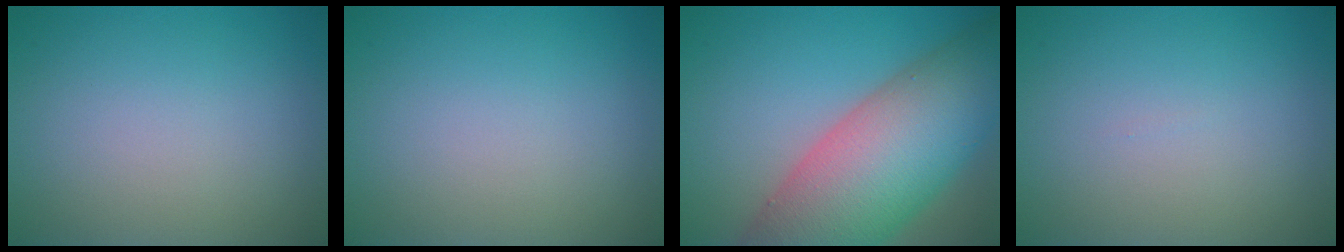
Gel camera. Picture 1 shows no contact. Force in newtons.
{"total": 0.0}
{"total": 13.6, "press": 13.6, "slide": 0.7}
{"total": 0.0}